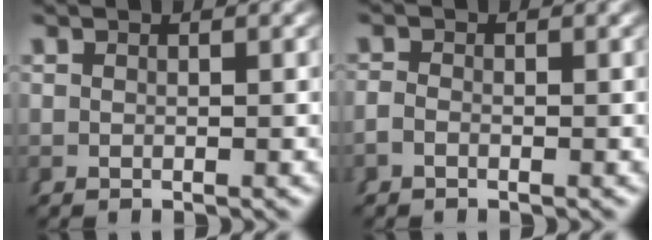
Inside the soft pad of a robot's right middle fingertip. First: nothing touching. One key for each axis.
{"total": 0.8, "fx": -0.7, "fy": -0.1, "fz": 0.3, "tx": -0.010, "ty": -0.002, "tz": -0.014}